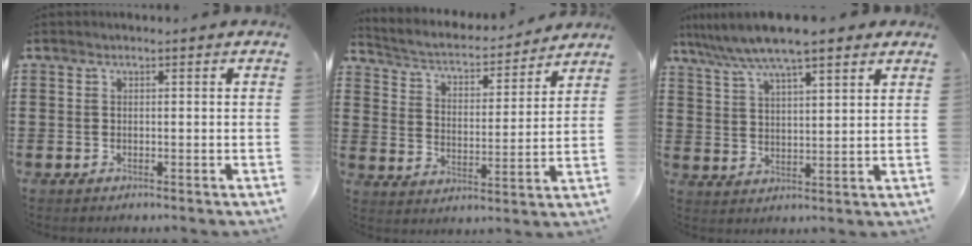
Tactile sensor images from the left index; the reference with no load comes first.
{"total": 3.6, "force": [3.3, 0.8, 1.2], "torque": [-0.044, -0.028, 0.047]}
{"total": 8.0, "force": [6.5, 1.2, 4.5], "torque": [-0.107, -0.015, 0.115]}